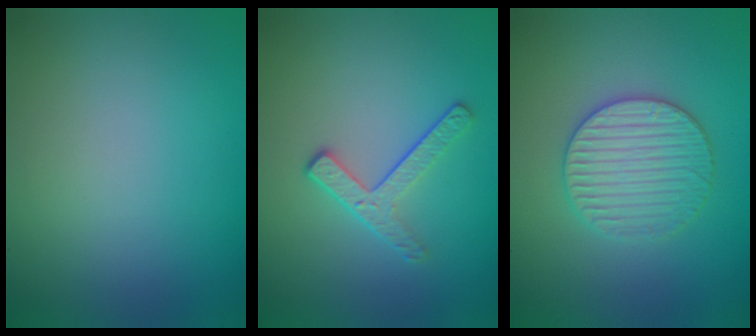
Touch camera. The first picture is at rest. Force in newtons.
{"total": 2.3, "press": 1.7, "slide": 1.6}
{"total": 3.7, "press": 3.6, "slide": 0.8}